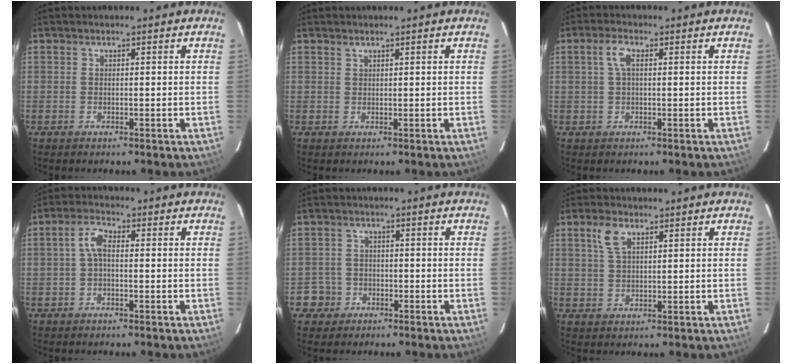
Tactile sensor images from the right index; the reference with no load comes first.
{"total": 0.6, "force": [0.5, 0.2, 0.1], "torque": [-0.001, 0.001, 0.011]}
{"total": 3.0, "force": [0.7, 1.2, 2.6], "torque": [-0.057, 0.009, 0.013]}
{"total": 3.4, "force": [-0.1, 1.6, 3.0], "torque": [-0.063, 0.013, -0.003]}
{"total": 4.3, "force": [-1.7, 3.9, -0.2], "torque": [0.001, 0.027, -0.031]}
{"total": 4.2, "force": [2.2, 2.1, 3.0], "torque": [-0.062, 0.009, 0.044]}